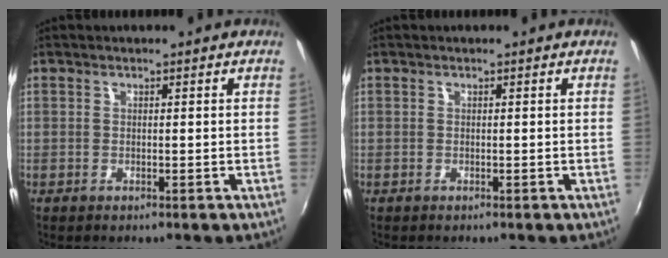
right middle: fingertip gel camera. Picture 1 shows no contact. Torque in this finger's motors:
{"motor_torque": [-0.19, -0.03, -0.01, -0.01]}